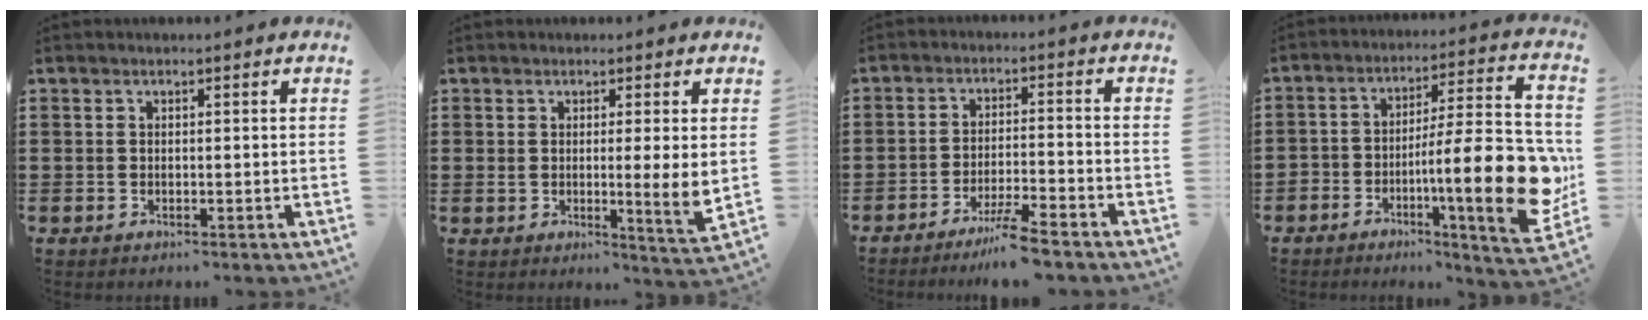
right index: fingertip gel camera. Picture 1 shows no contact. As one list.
[{"total": 4.7, "force": [1.1, 0.6, 4.5], "torque": [-0.068, -0.013, 0.017]}, {"total": 5.7, "force": [-4.8, -0.5, 3.0], "torque": [-0.056, -0.014, -0.090]}, {"total": 15.5, "force": [-3.7, 3.6, 14.6], "torque": [-0.215, -0.017, -0.062]}]